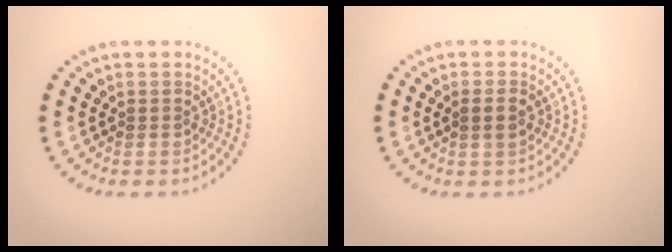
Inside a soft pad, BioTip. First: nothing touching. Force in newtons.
{"total": 1.5, "press": 1.4, "slide": 0.5}